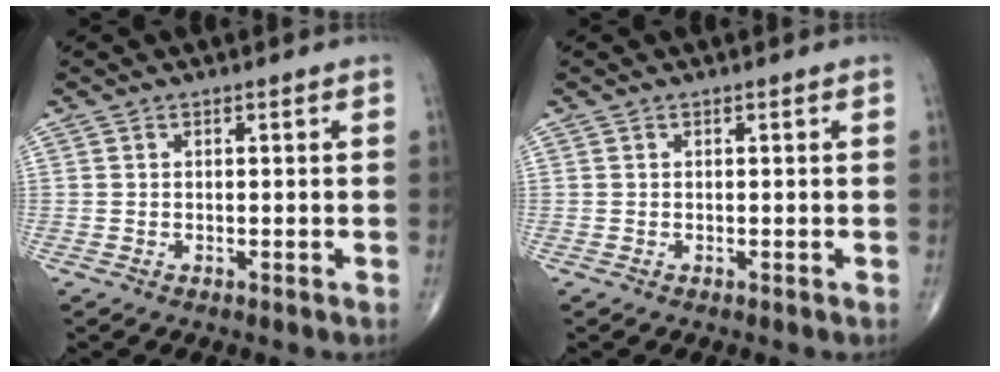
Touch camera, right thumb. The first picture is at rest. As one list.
[{"total": 0.0}]